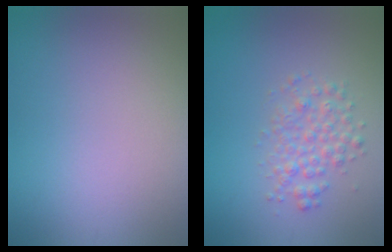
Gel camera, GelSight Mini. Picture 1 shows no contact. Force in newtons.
{"total": 2.5, "press": 2.5, "slide": 0.1}